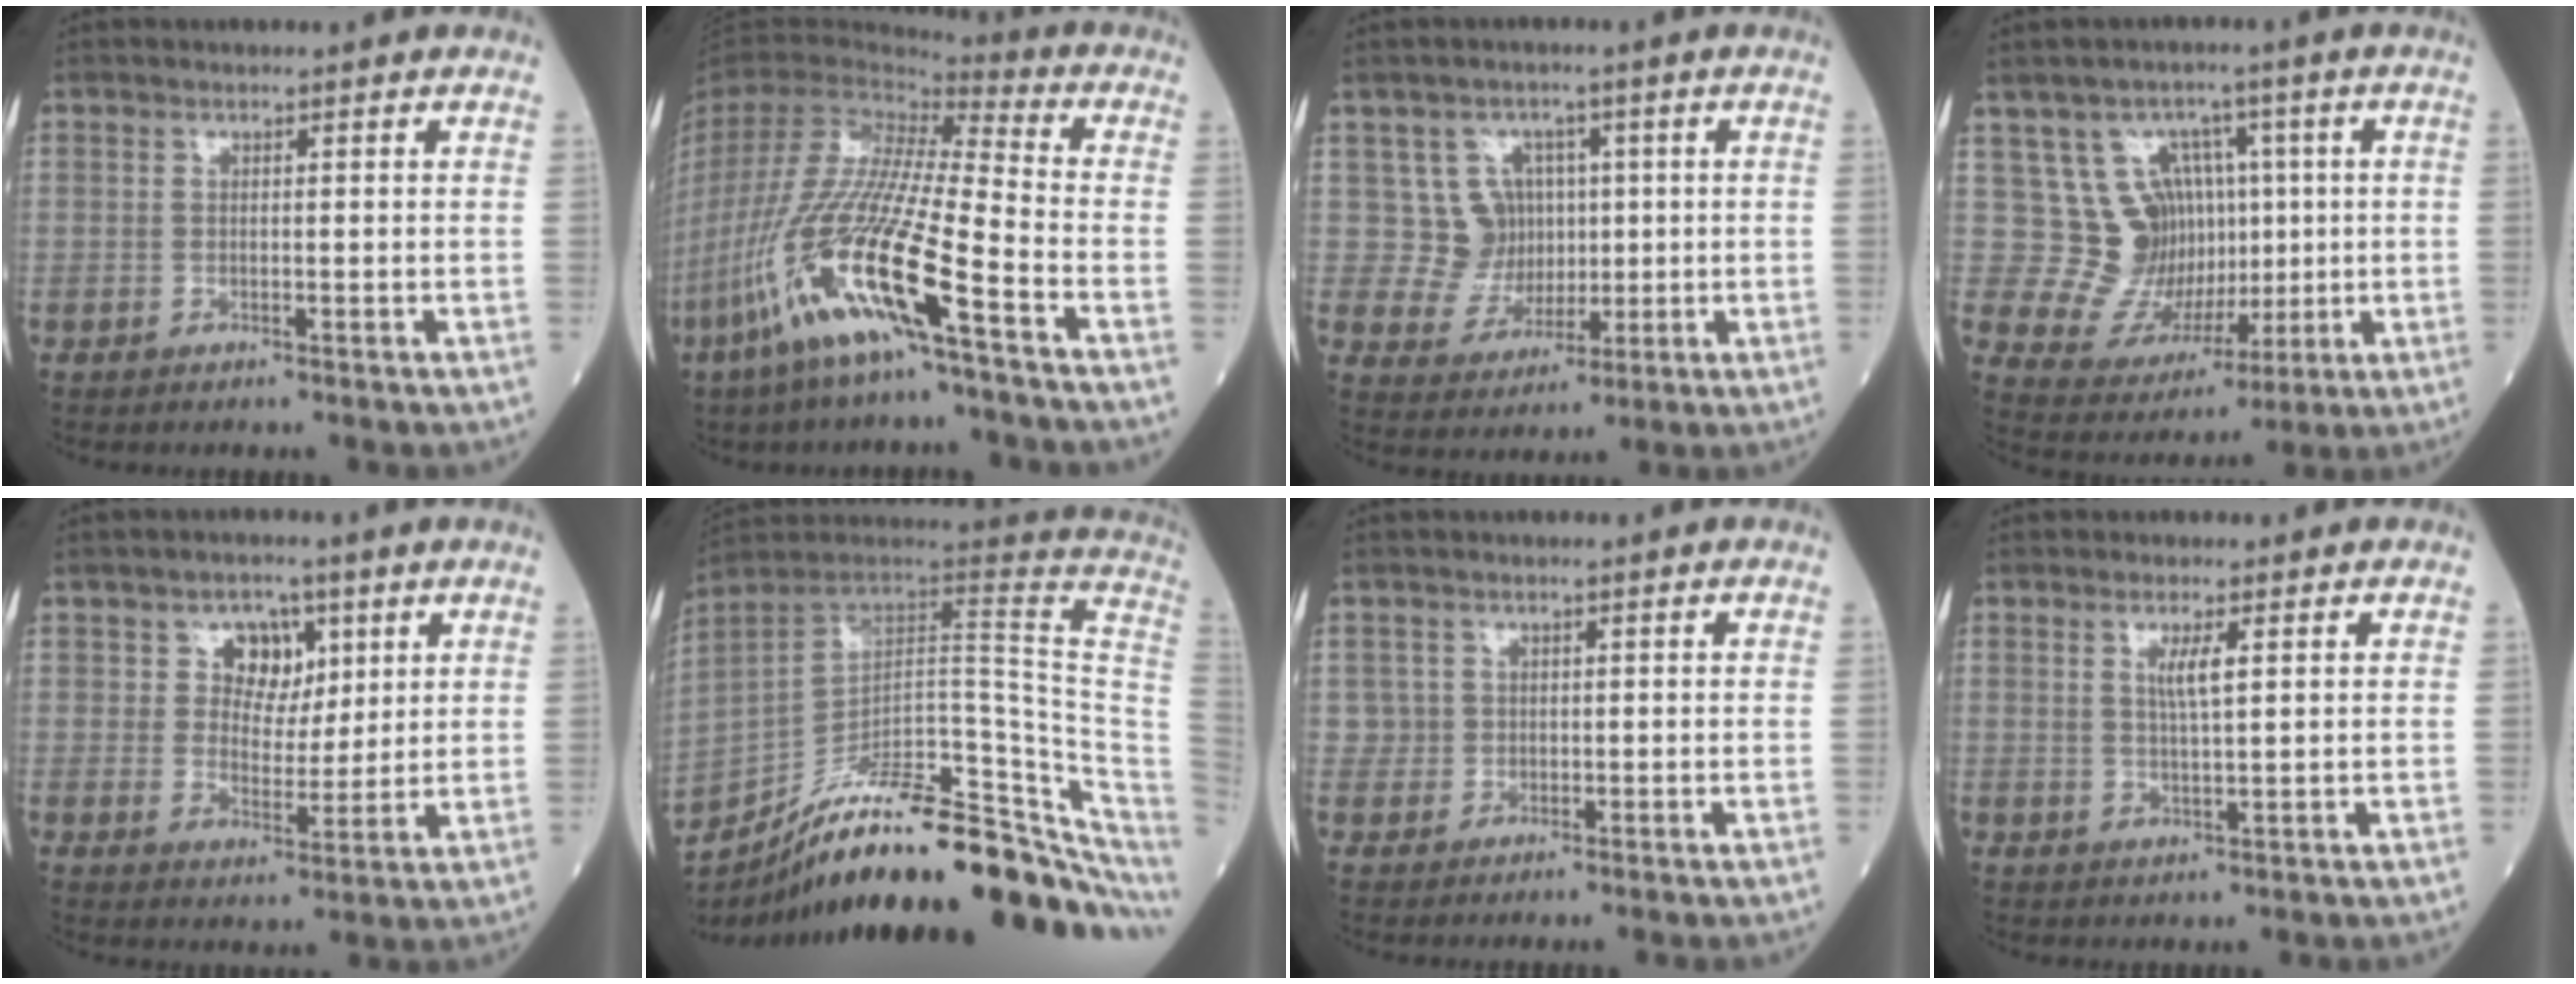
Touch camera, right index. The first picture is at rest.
{"total": 21.1, "force": [-10.2, 1.3, 18.4], "torque": [-0.422, -0.052, -0.203]}
{"total": 6.4, "force": [1.4, 6.2, 0.5], "torque": [-0.005, 0.019, 0.030]}
{"total": 10.2, "force": [2.1, 9.3, 3.7], "torque": [-0.066, 0.034, 0.058]}
{"total": 5.6, "force": [2.5, 4.3, 2.8], "torque": [-0.041, 0.009, 0.042]}
{"total": 27.4, "force": [-20.0, 4.6, 18.1], "torque": [-0.187, 0.010, -0.300]}
{"total": 1.3, "force": [0.0, 1.3, -0.2], "torque": [0.006, 0.006, -0.004]}
{"total": 2.9, "force": [0.9, 0.0, 2.7], "torque": [-0.059, -0.003, 0.018]}